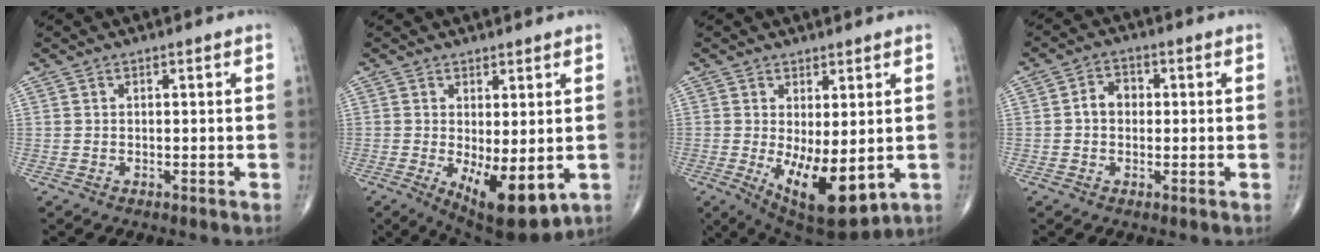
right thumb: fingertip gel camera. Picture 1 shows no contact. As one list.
[{"total": 10.7, "force": [-2.1, 4.2, 9.6], "torque": [-0.138, -0.023, -0.014]}, {"total": 12.1, "force": [-1.9, 5.0, 10.9], "torque": [-0.163, -0.026, -0.007]}, {"total": 4.0, "force": [0.0, 3.2, 2.5], "torque": [-0.031, 0.016, -0.007]}]